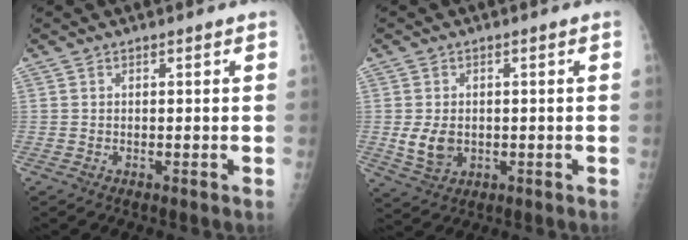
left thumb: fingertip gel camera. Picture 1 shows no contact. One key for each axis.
{"total": 5.5, "fx": -0.2, "fy": 4.1, "fz": 3.6, "tx": -0.053, "ty": -0.008, "tz": 0.007}